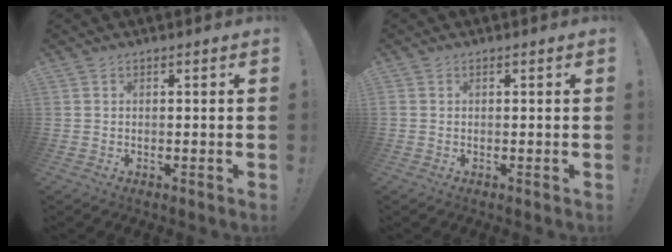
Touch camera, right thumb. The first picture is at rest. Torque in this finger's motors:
{"motor_torque": [-0.16, 0.18, 0.02, 0.02, 0.00]}